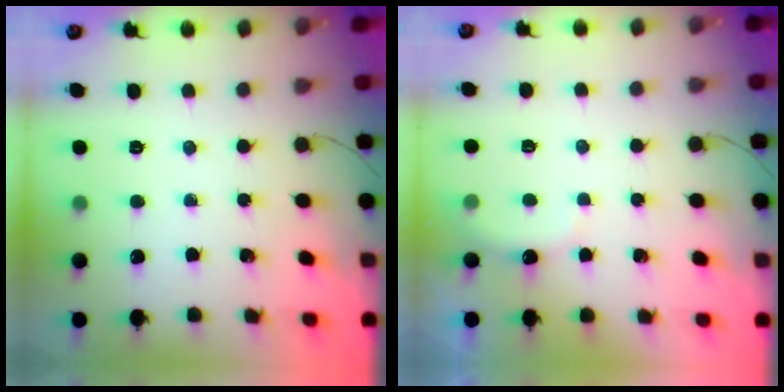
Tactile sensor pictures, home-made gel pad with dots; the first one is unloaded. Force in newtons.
{"total": 3.5, "press": 3.4, "slide": 0.9}